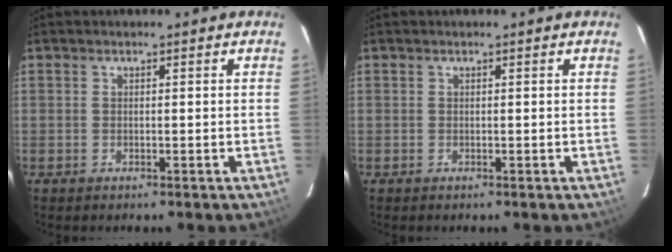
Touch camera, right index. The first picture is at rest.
{"total": 0.0}